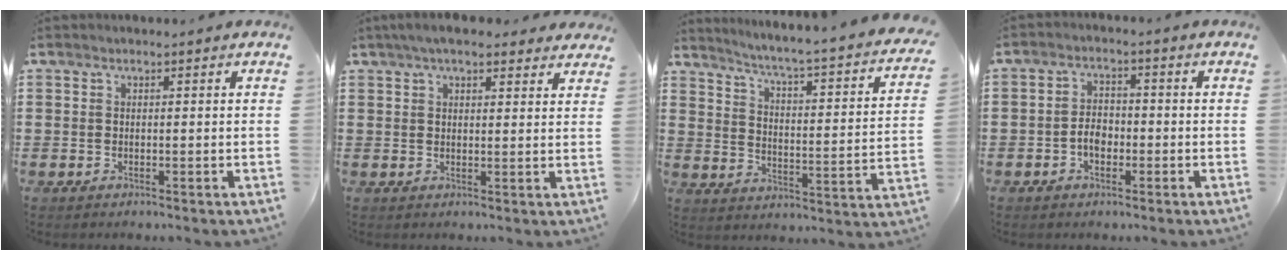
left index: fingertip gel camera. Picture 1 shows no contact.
{"total": 5.1, "force": [4.2, 1.3, 2.6], "torque": [-0.061, 0.001, 0.077]}
{"total": 3.3, "force": [2.5, -0.7, 2.0], "torque": [-0.057, -0.040, 0.025]}
{"total": 3.2, "force": [-1.1, 2.0, 2.1], "torque": [-0.050, 0.003, -0.025]}